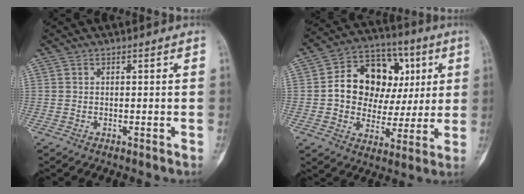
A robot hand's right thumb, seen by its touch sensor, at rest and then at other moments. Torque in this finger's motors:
{"motor_torque": [1.54, 1.84, 0.60, -0.35, 0.34]}